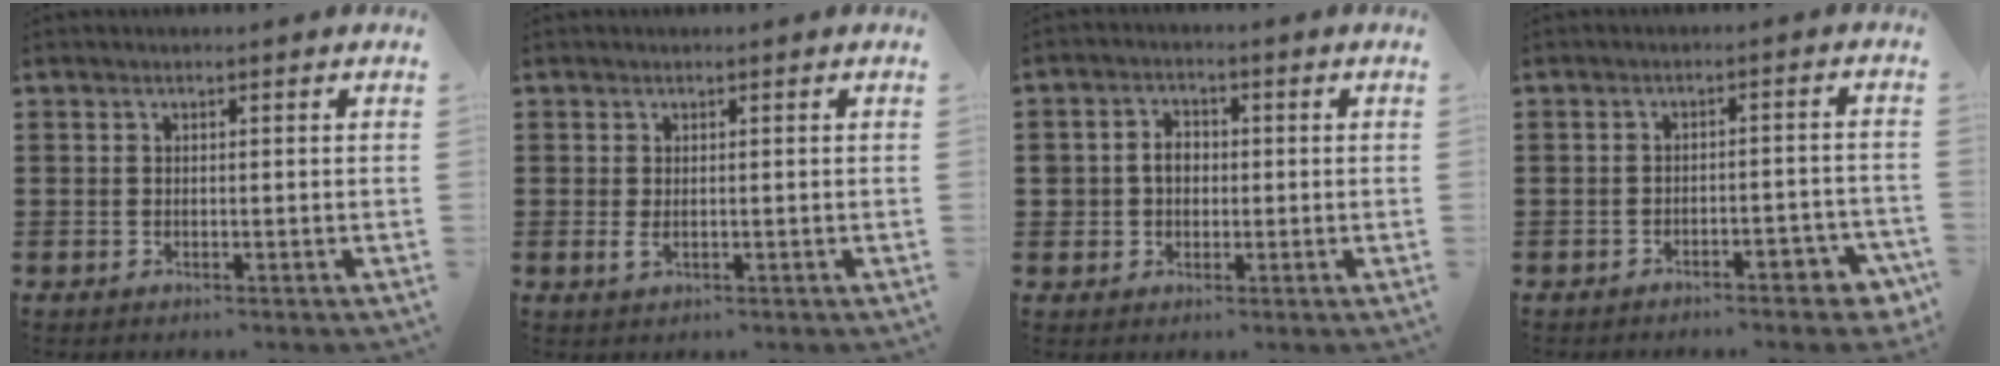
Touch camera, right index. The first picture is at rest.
{"total": 1.2, "force": [0.1, 0.4, 1.1], "torque": [-0.022, 0.000, 0.001]}
{"total": 3.4, "force": [-0.1, 3.0, 1.5], "torque": [-0.040, 0.010, -0.006]}
{"total": 3.4, "force": [-2.9, 0.9, 1.6], "torque": [-0.027, 0.006, -0.056]}